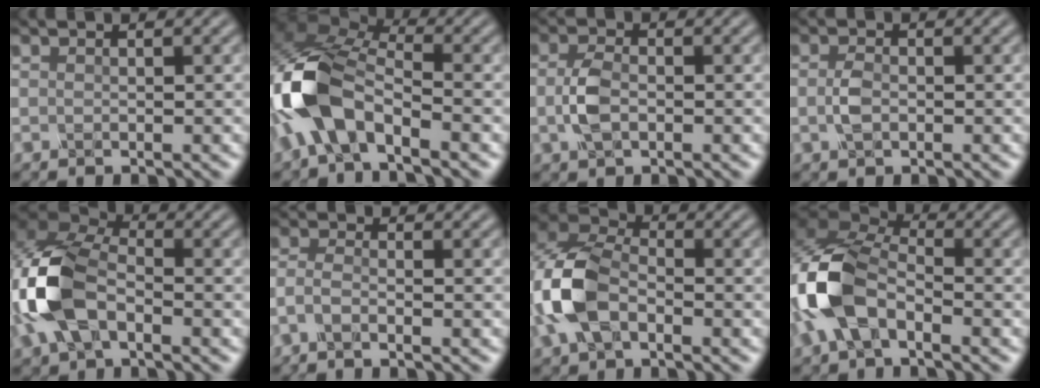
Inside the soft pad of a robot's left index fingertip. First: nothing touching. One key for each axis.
{"total": 9.0, "fx": -3.5, "fy": 4.8, "fz": 6.7, "tx": -0.144, "ty": 0.015, "tz": -0.085}
{"total": 2.6, "fx": -0.4, "fy": 1.6, "fz": 2.1, "tx": -0.050, "ty": 0.002, "tz": -0.011}
{"total": 1.5, "fx": -0.2, "fy": 0.9, "fz": 1.2, "tx": -0.028, "ty": 0.003, "tz": -0.009}
{"total": 9.5, "fx": -2.2, "fy": 5.8, "fz": 7.1, "tx": -0.182, "ty": 0.009, "tz": -0.062}
{"total": 2.1, "fx": -1.5, "fy": 0.7, "fz": 1.4, "tx": -0.038, "ty": 0.001, "tz": -0.041}
{"total": 7.2, "fx": -1.9, "fy": 4.8, "fz": 5.0, "tx": -0.122, "ty": 0.012, "tz": -0.052}
{"total": 9.2, "fx": -2.4, "fy": 5.7, "fz": 6.8, "tx": -0.161, "ty": 0.007, "tz": -0.065}